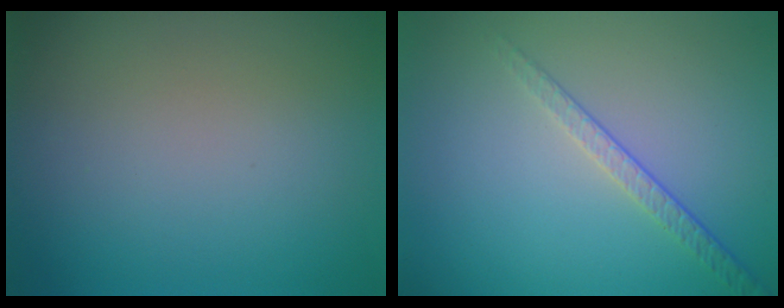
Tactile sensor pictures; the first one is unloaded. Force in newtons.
{"total": 1.9, "press": 1.4, "slide": 1.3}